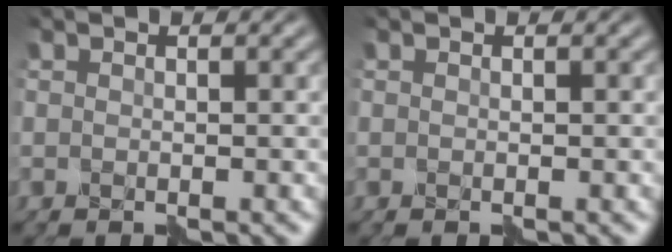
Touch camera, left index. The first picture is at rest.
{"total": 0.0}